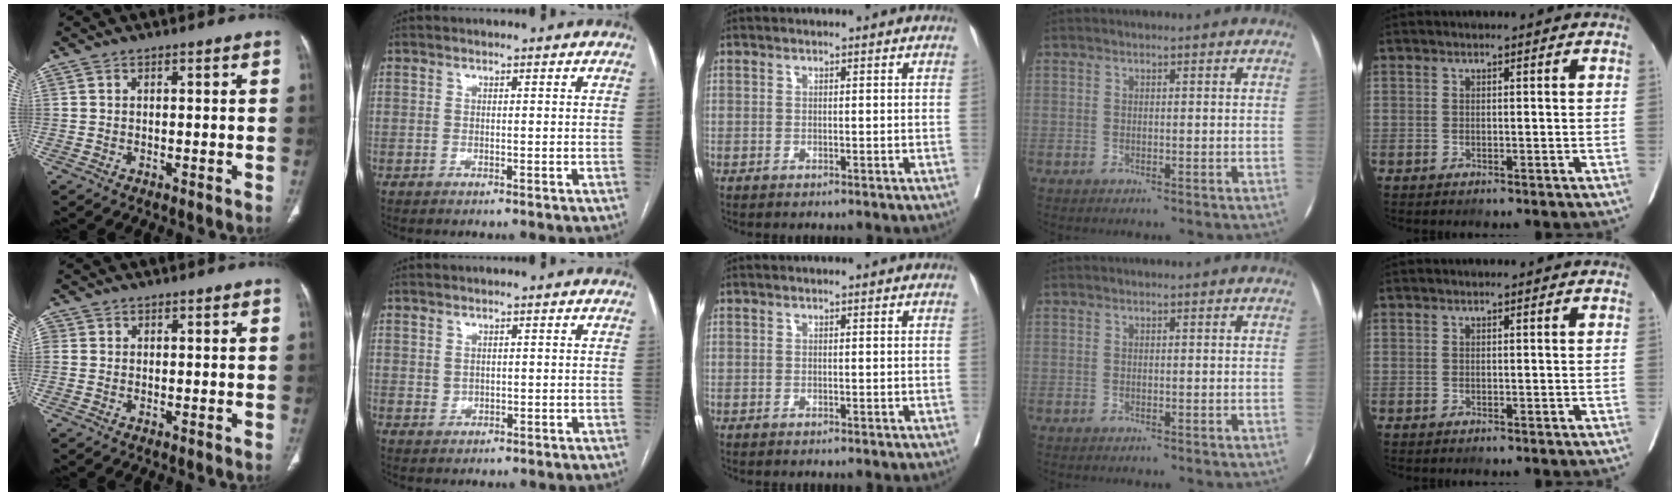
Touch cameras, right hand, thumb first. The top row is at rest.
{"thumb": {"total": 1.3, "force": [0.1, 1.2, 0.4], "torque": [0.002, 0.003, 0.001]}, "index": {"total": 1.1, "force": [0.4, 1.0, 0.4], "torque": [-0.005, -0.002, 0.010]}}